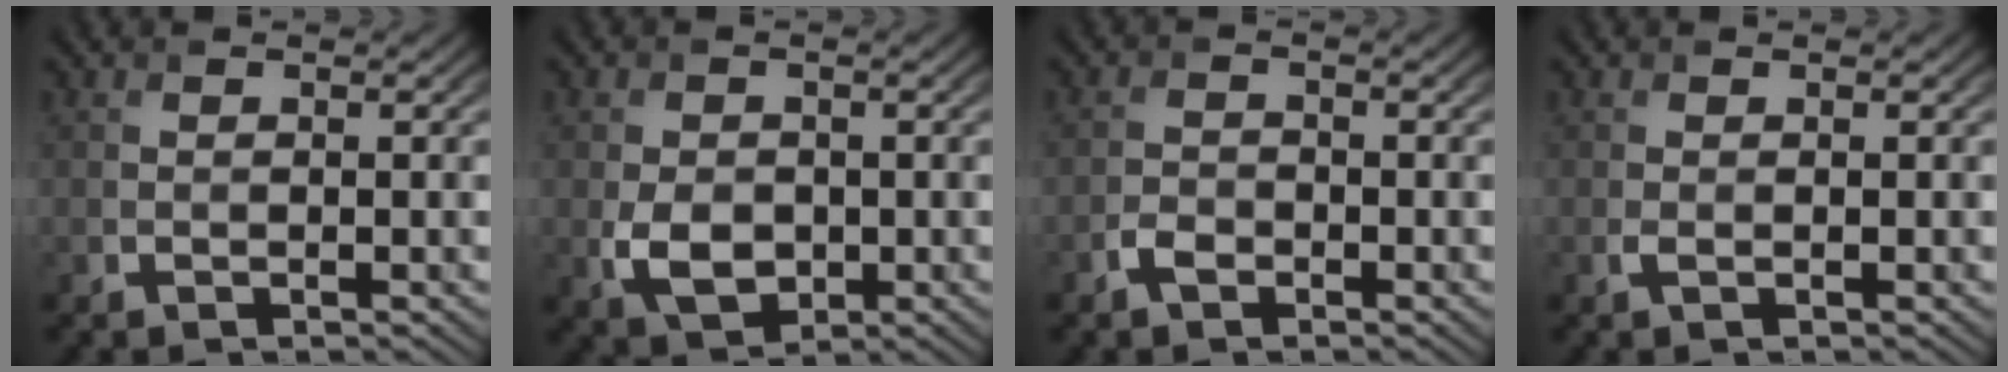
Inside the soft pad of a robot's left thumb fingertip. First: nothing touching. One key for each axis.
{"total": 4.5, "fx": -0.8, "fy": 3.3, "fz": 2.9, "tx": -0.063, "ty": -0.013, "tz": -0.015}
{"total": 1.9, "fx": -1.2, "fy": 1.1, "fz": 0.9, "tx": -0.019, "ty": 0.002, "tz": -0.028}
{"total": 0.6, "fx": -0.1, "fy": 0.2, "fz": 0.5, "tx": -0.014, "ty": -0.003, "tz": -0.001}